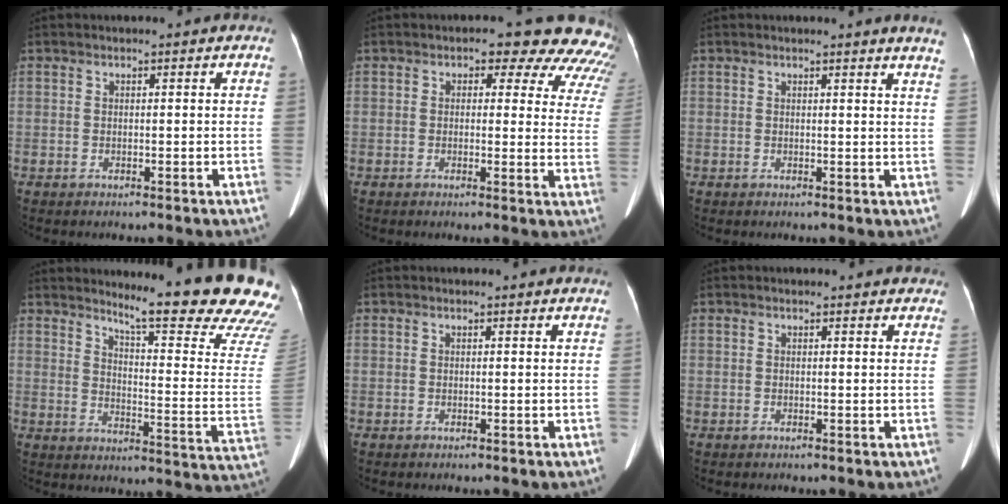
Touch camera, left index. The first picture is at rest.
{"total": 14.2, "force": [11.7, 5.7, 5.7], "torque": [-0.031, -0.015, 0.096]}
{"total": 5.6, "force": [5.3, -0.5, 1.8], "torque": [-0.017, -0.029, 0.030]}
{"total": 21.7, "force": [19.0, 0.9, 10.5], "torque": [-0.136, -0.114, 0.221]}
{"total": 1.4, "force": [1.3, 0.4, 0.2], "torque": [-0.017, 0.006, 0.006]}
{"total": 3.7, "force": [3.3, 1.5, 0.7], "torque": [-0.004, 0.007, 0.021]}